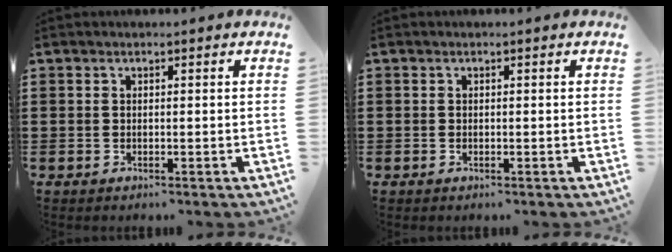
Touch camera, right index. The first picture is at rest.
{"total": 0.0}